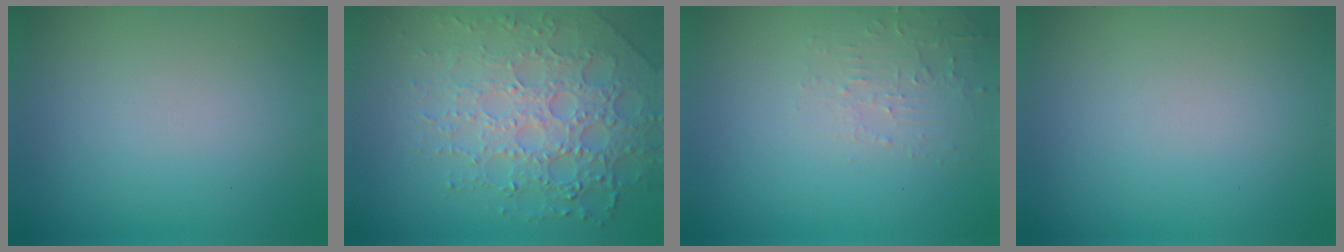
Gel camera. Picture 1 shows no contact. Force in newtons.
{"total": 7.5, "press": 5.3, "slide": 5.3}
{"total": 1.9, "press": 1.9, "slide": 0.3}
{"total": 0.0}